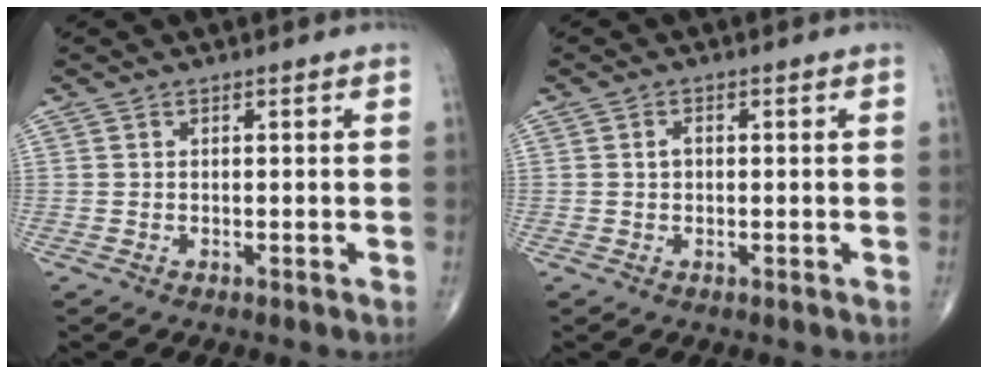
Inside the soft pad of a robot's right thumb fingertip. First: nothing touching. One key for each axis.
{"total": 1.5, "fx": 0.1, "fy": 1.1, "fz": 1.0, "tx": -0.017, "ty": 0.006, "tz": 0.000}